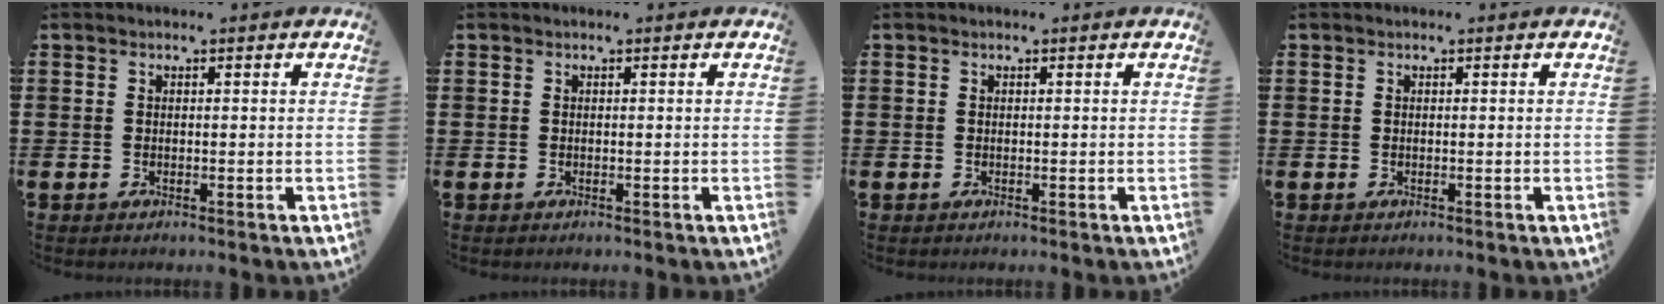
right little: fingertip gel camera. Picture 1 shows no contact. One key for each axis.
{"total": 0.0}
{"total": 0.0}
{"total": 0.0}